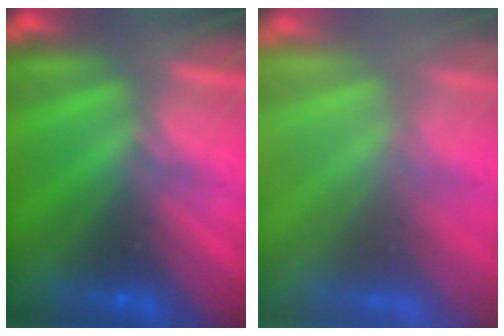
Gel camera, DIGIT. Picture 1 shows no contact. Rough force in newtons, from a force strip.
{"total": 7.3}